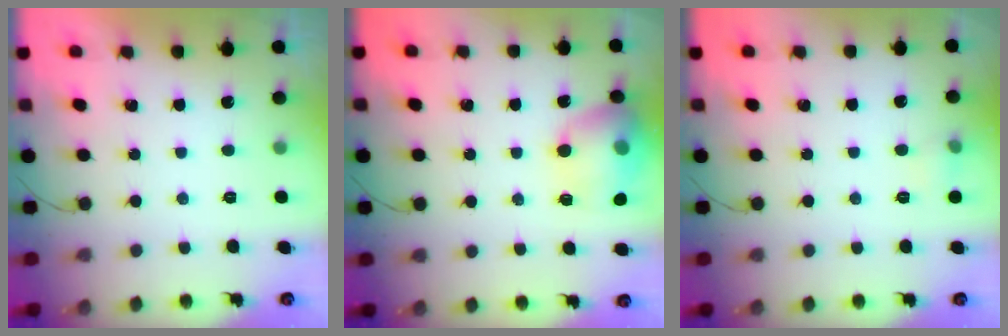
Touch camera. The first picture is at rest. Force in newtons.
{"total": 15.4, "press": 15.3, "slide": 1.5}
{"total": 4.6, "press": 4.4, "slide": 1.4}